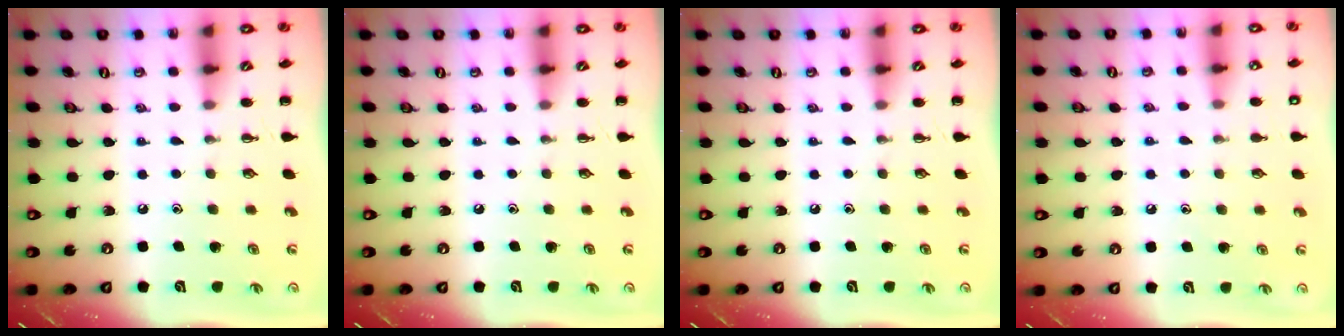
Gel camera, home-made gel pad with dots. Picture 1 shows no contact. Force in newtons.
{"total": 0.0}
{"total": 0.0}
{"total": 6.7, "press": 6.3, "slide": 2.2}